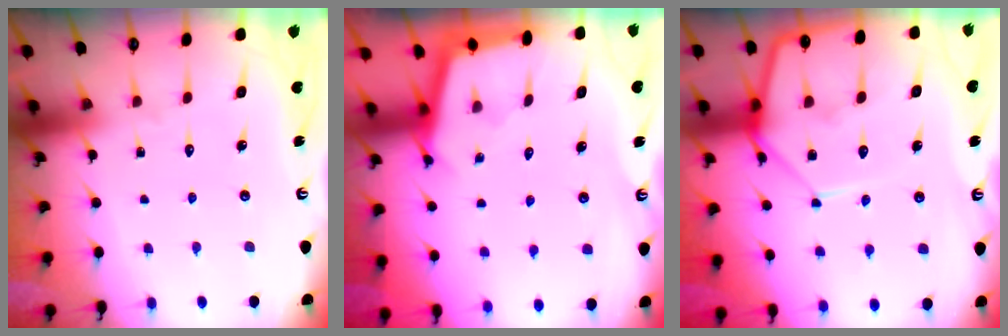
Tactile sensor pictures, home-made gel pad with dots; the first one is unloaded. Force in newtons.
{"total": 2.4, "press": 2.4, "slide": 0.2}
{"total": 12.5, "press": 12.5, "slide": 1.0}